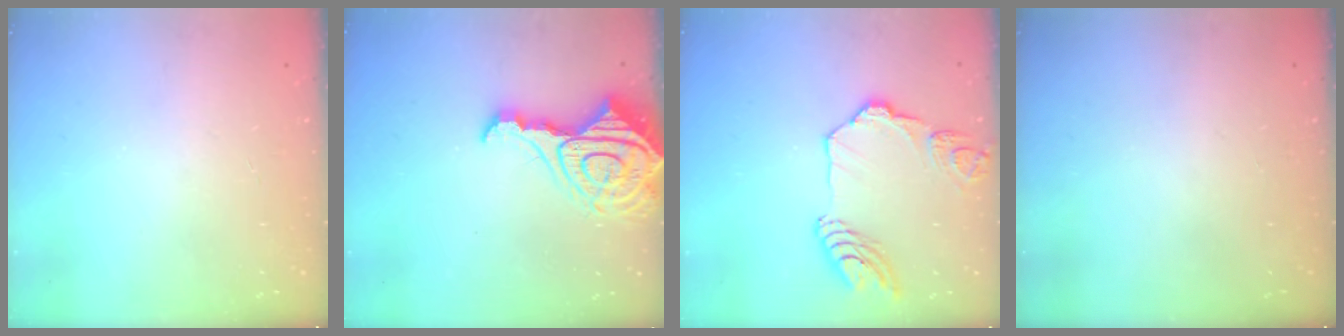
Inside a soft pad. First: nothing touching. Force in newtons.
{"total": 17.6, "press": 17.5, "slide": 2.0}
{"total": 14.6, "press": 14.5, "slide": 1.8}
{"total": 0.0}